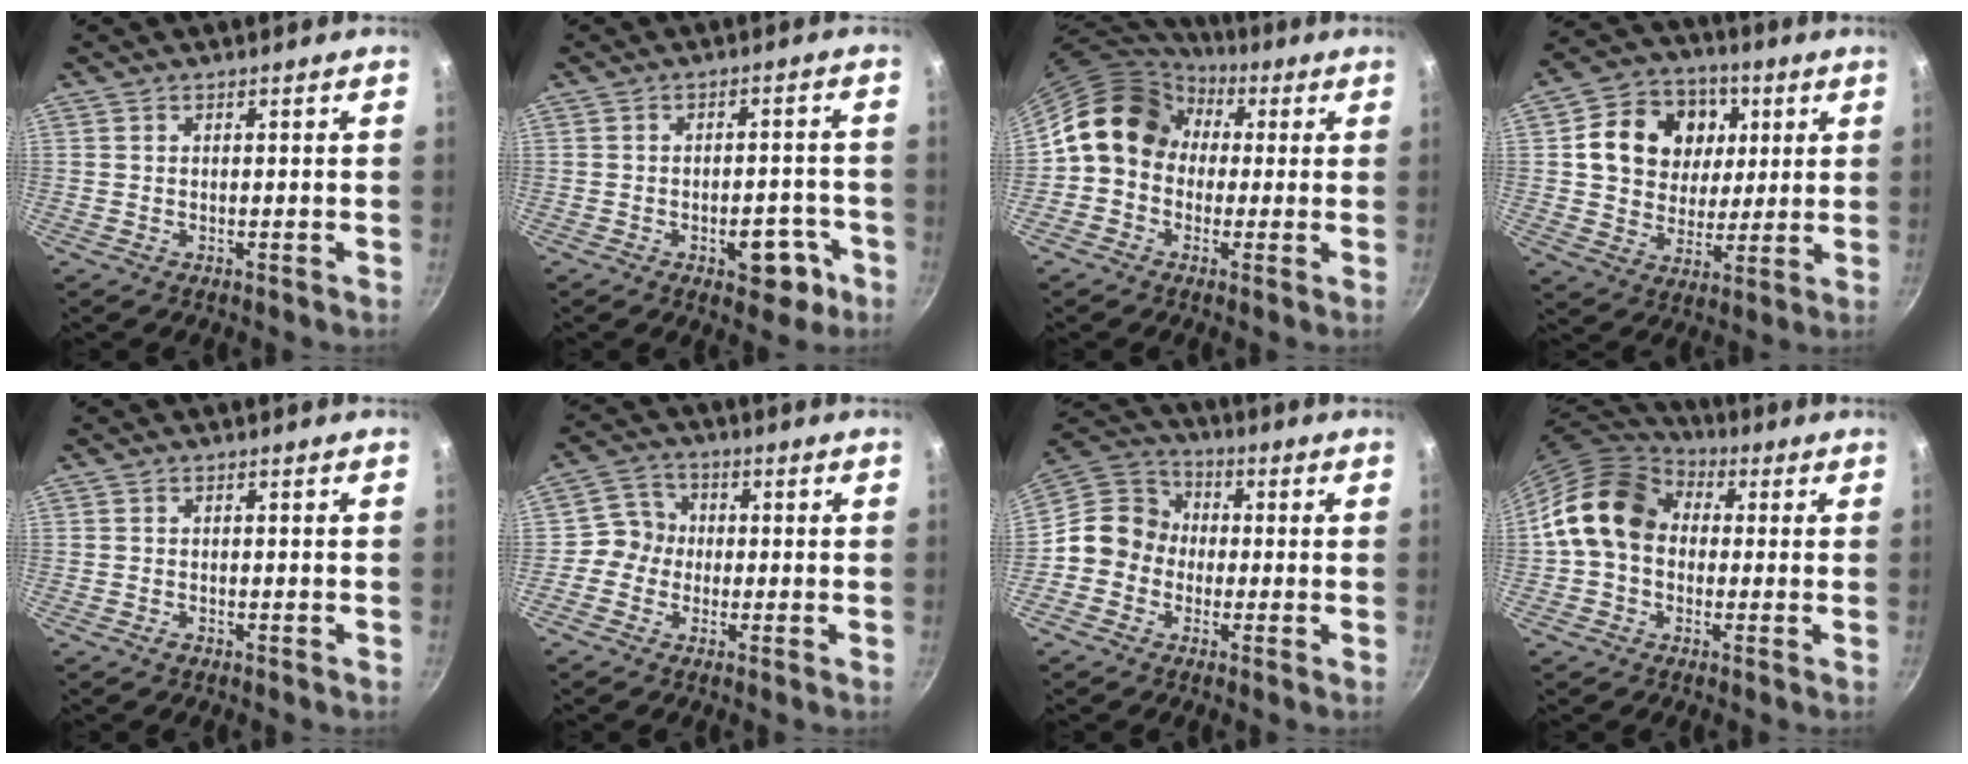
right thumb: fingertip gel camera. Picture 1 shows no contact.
{"total": 7.5, "force": [-3.4, 4.3, 5.2], "torque": [-0.038, 0.026, -0.034]}
{"total": 12.8, "force": [2.1, 10.8, 6.7], "torque": [-0.078, 0.029, 0.012]}
{"total": 16.4, "force": [4.1, 13.5, 8.4], "torque": [-0.119, 0.003, 0.066]}
{"total": 0.9, "force": [-0.6, 0.6, 0.4], "torque": [-0.008, 0.004, -0.013]}
{"total": 5.1, "force": [-0.7, 4.9, 1.4], "torque": [0.007, 0.016, -0.030]}
{"total": 9.7, "force": [-1.5, 8.9, 3.5], "torque": [-0.027, 0.032, -0.053]}
{"total": 13.8, "force": [1.1, 10.7, 8.6], "torque": [-0.127, 0.027, 0.002]}